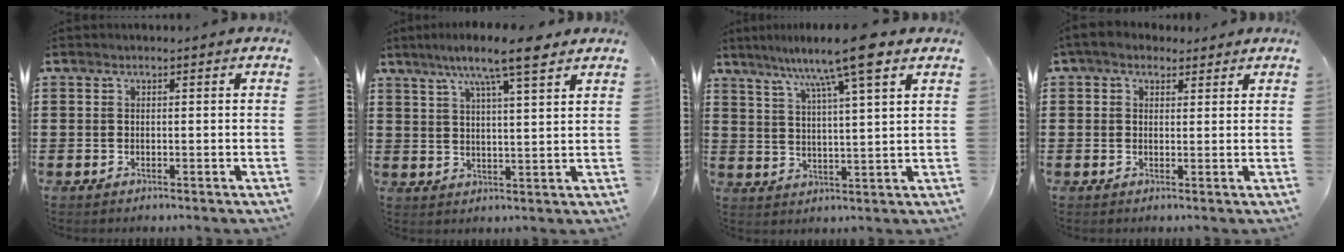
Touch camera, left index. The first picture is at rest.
{"total": 8.6, "force": [6.3, 0.9, 5.8], "torque": [-0.119, -0.010, 0.108]}
{"total": 9.7, "force": [7.1, 0.3, 6.6], "torque": [-0.123, -0.024, 0.116]}
{"total": 3.0, "force": [2.1, 1.9, 0.9], "torque": [-0.027, 0.007, 0.038]}